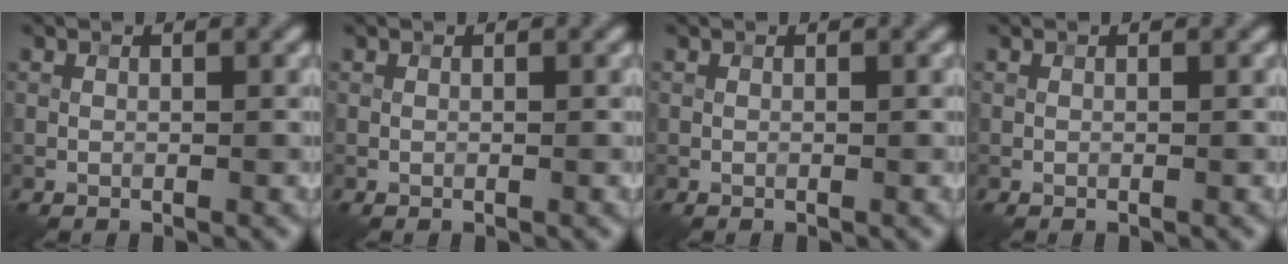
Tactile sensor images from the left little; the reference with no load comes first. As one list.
[{"total": 0.0}, {"total": 0.0}, {"total": 0.0}]